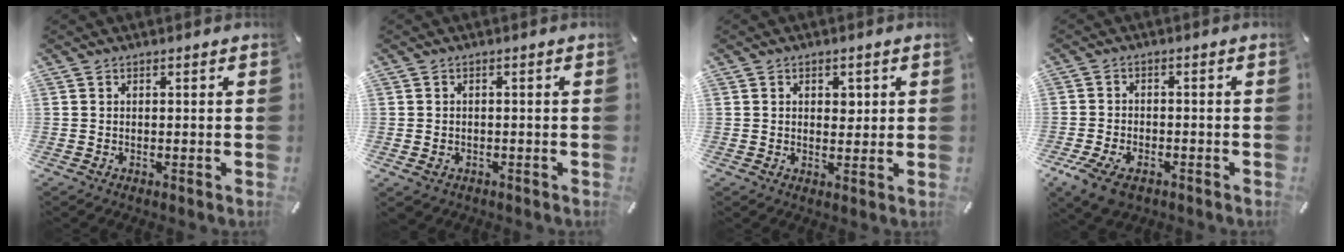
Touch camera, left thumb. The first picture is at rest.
{"total": 2.0, "force": [-0.7, 1.7, 0.8], "torque": [-0.014, 0.003, -0.015]}
{"total": 2.7, "force": [0.7, 2.1, 1.6], "torque": [-0.010, -0.003, 0.004]}
{"total": 5.9, "force": [-3.4, 3.6, 3.3], "torque": [-0.077, 0.010, -0.063]}